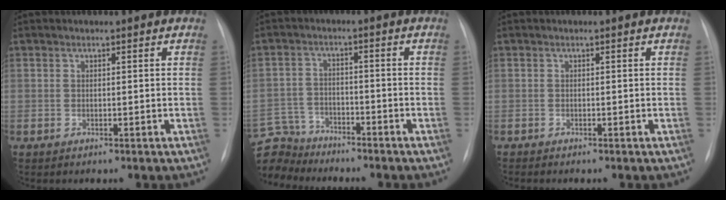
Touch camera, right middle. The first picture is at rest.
{"total": 9.1, "force": [-8.6, 3.1, 0.2], "torque": [-0.020, 0.011, -0.161]}
{"total": 0.5, "force": [-0.5, 0.0, 0.2], "torque": [-0.002, -0.002, -0.007]}